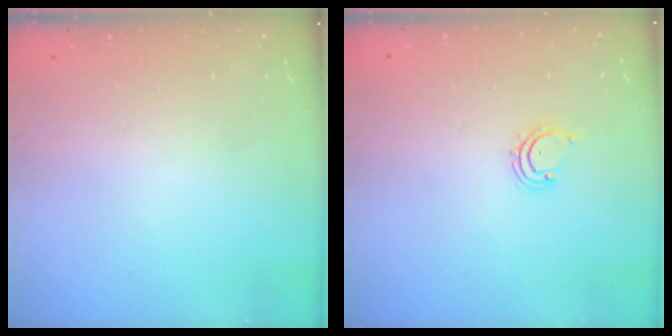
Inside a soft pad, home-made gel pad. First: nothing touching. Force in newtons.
{"total": 2.6, "press": 2.6, "slide": 0.3}